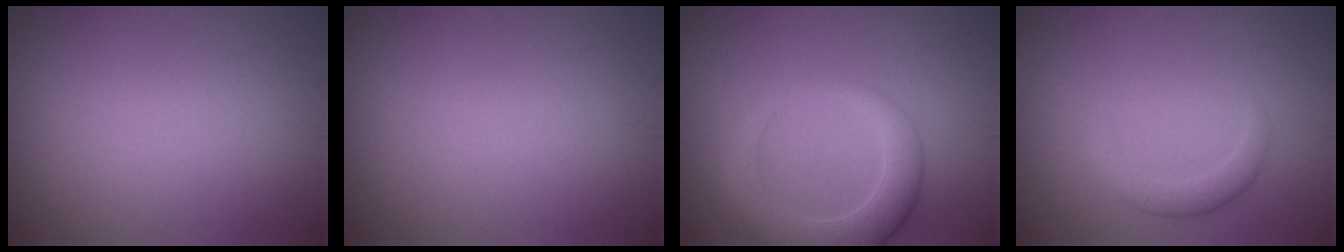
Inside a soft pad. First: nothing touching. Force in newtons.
{"total": 0.0}
{"total": 4.9, "press": 4.9, "slide": 0.6}
{"total": 1.9, "press": 1.9, "slide": 0.2}